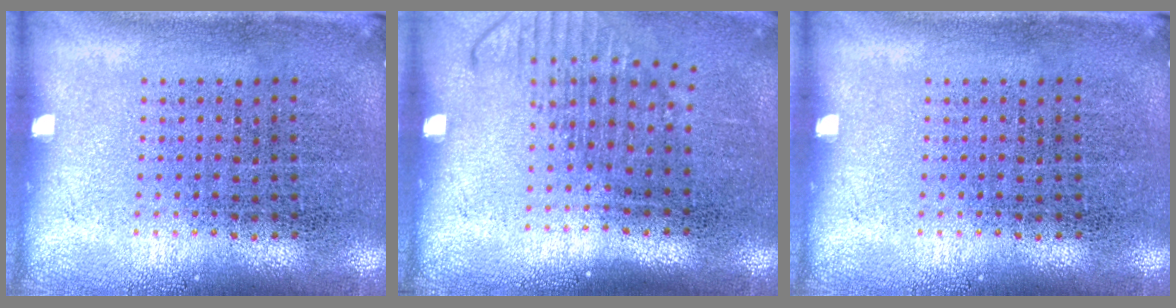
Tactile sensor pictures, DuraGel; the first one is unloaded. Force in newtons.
{"total": 1.3, "press": 1.0, "slide": 0.9}
{"total": 0.0}